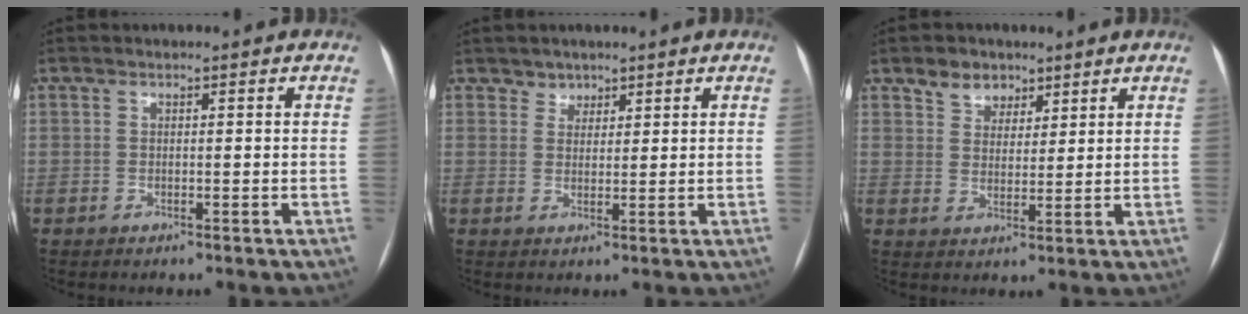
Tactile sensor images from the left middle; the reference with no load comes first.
{"total": 2.0, "force": [1.5, 1.3, -0.2], "torque": [0.010, 0.001, 0.021]}
{"total": 4.6, "force": [3.2, 3.2, 1.0], "torque": [-0.020, 0.007, 0.058]}